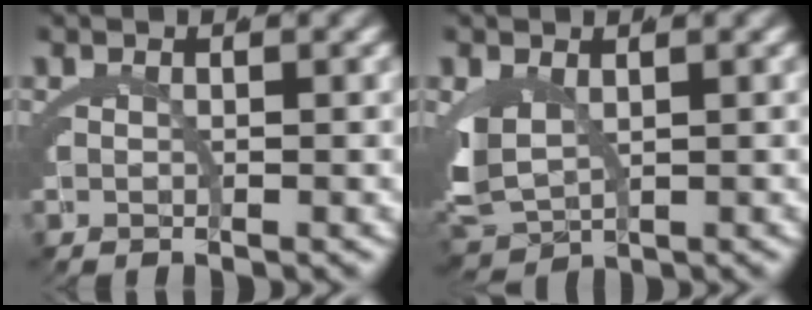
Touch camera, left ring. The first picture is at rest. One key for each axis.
{"total": 4.2, "fx": -0.1, "fy": 3.2, "fz": 2.7, "tx": -0.089, "ty": -0.037, "tz": 0.020}